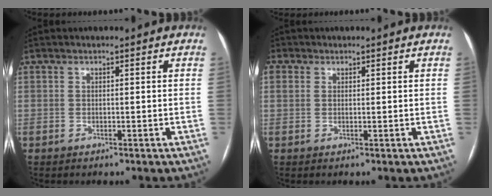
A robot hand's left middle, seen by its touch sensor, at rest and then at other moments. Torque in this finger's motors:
{"motor_torque": [1.08, -1.06, 1.06, 0.21]}